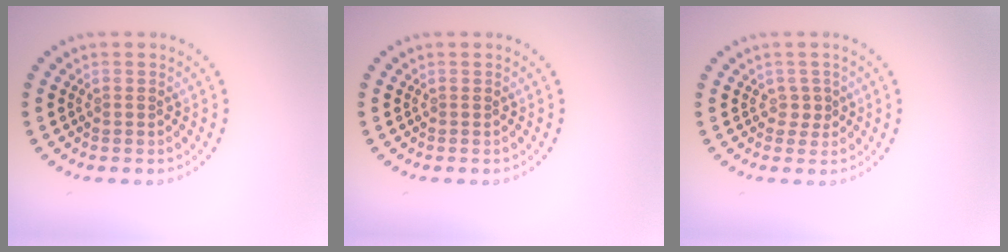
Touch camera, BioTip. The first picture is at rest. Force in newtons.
{"total": 0.0}
{"total": 1.0, "press": 0.8, "slide": 0.5}